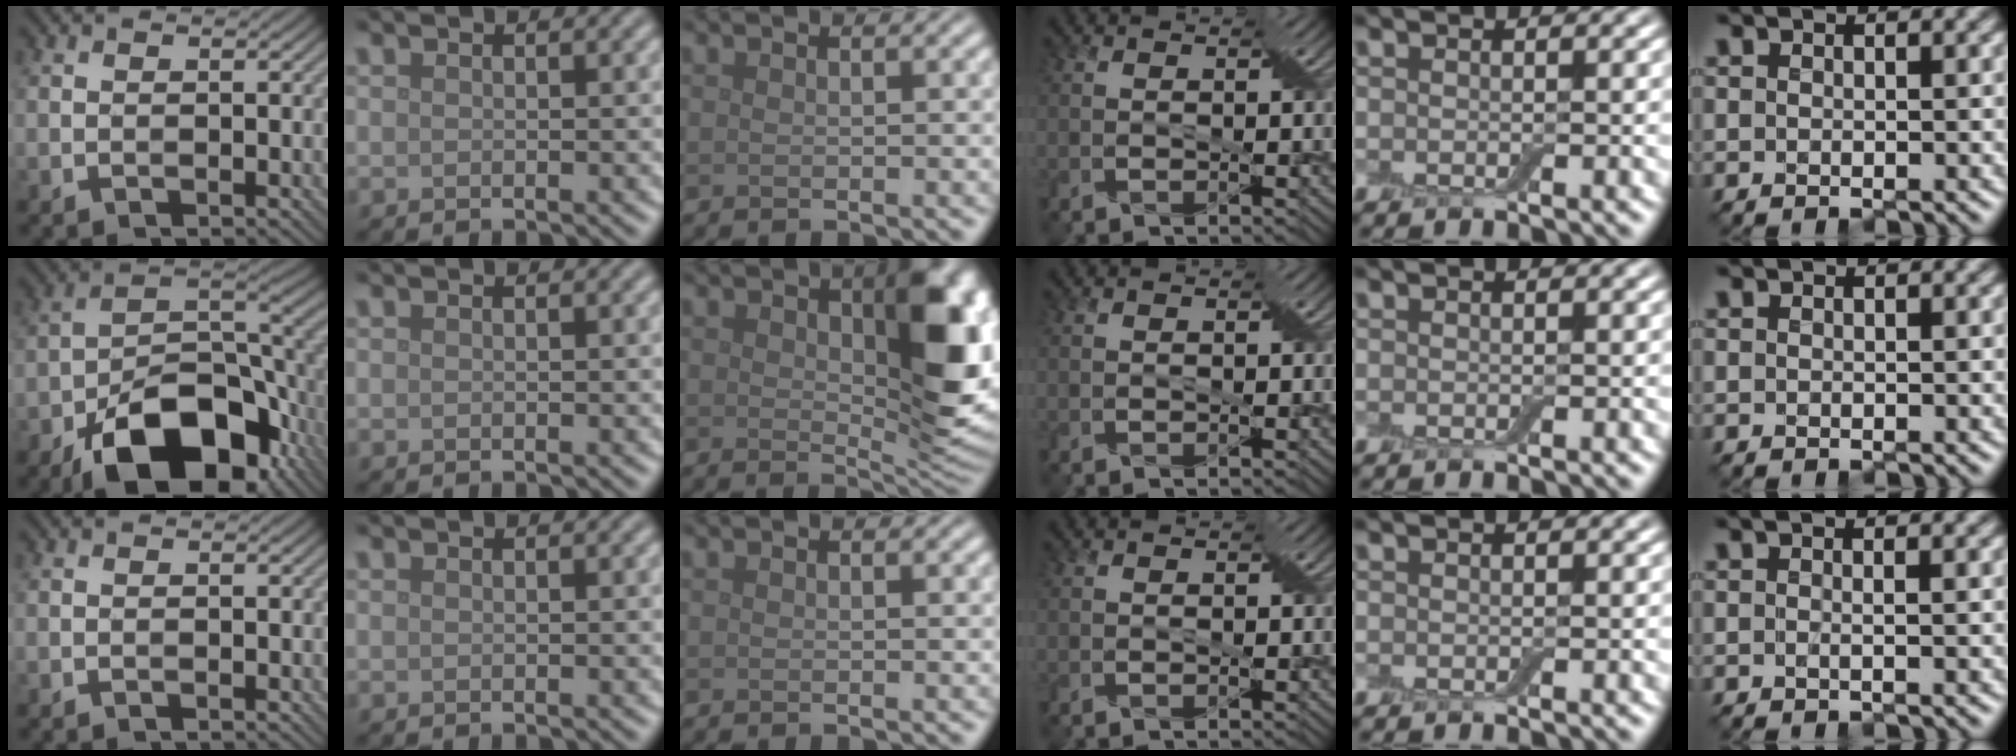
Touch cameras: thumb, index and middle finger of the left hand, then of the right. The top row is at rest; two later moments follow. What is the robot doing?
{"motion": "cut", "object": "aluminum foil"}